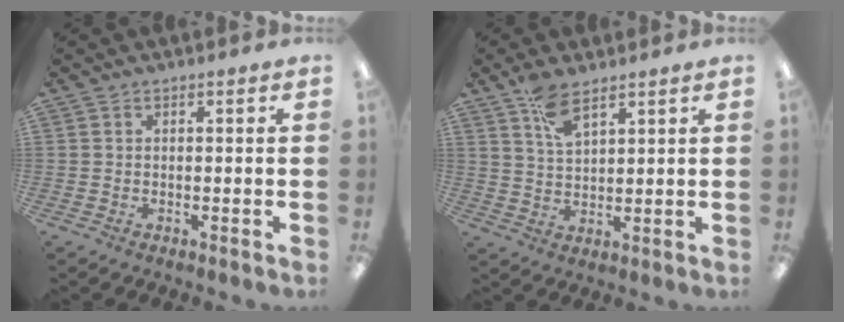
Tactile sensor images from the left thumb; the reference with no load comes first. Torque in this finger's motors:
{"motor_torque": [0.73, 0.41, 0.71, -0.52, 0.05]}